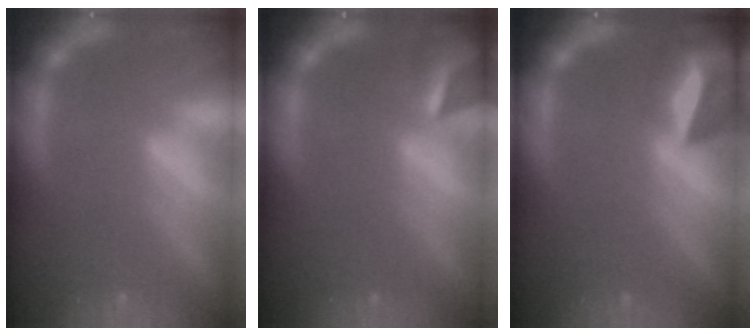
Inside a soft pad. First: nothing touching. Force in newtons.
{"total": 3.4}
{"total": 7.4}